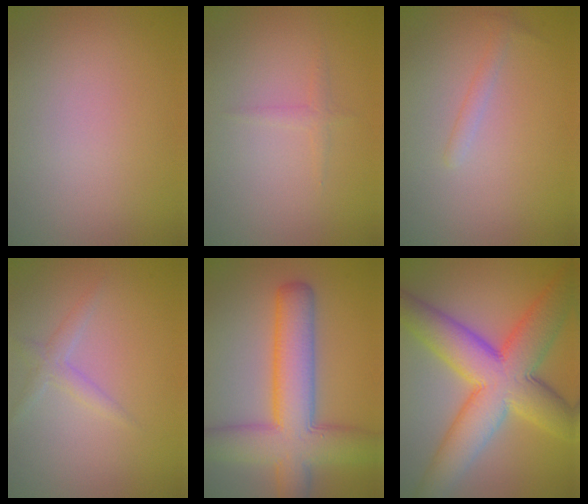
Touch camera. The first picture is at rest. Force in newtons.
{"total": 0.9, "press": 0.9, "slide": 0.0}
{"total": 1.0, "press": 1.0, "slide": 0.0}
{"total": 1.5, "press": 1.5, "slide": 0.1}
{"total": 9.2, "press": 9.2, "slide": 0.2}
{"total": 11.6, "press": 11.6, "slide": 0.2}